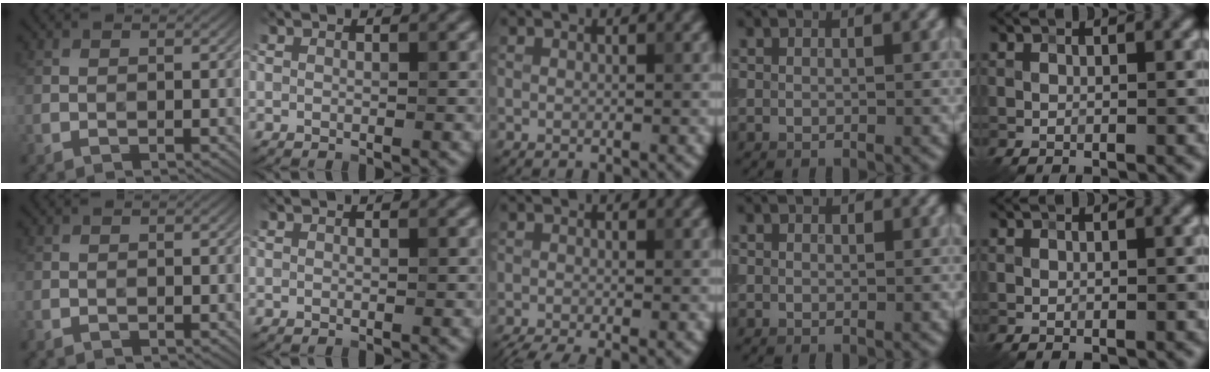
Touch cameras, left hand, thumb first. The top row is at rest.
{"middle": {"total": 3.9, "force": [-2.7, 0.9, 2.7], "torque": [-0.036, -0.015, -0.050]}}